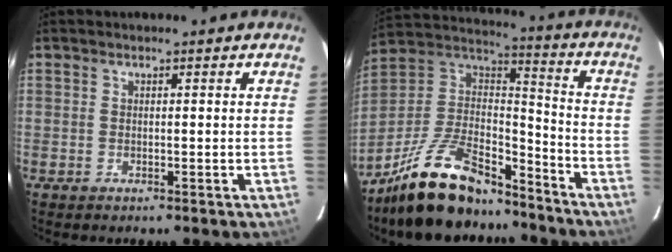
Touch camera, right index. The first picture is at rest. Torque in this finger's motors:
{"motor_torque": [1.14, -1.00, 0.68, 0.09]}